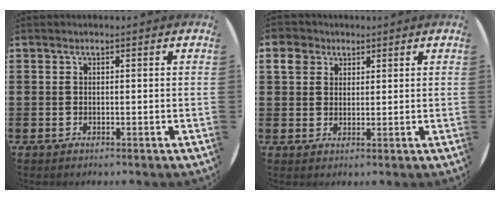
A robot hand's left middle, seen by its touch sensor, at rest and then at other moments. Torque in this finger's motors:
{"motor_torque": [0.21, -0.12, -0.01, 0.00]}